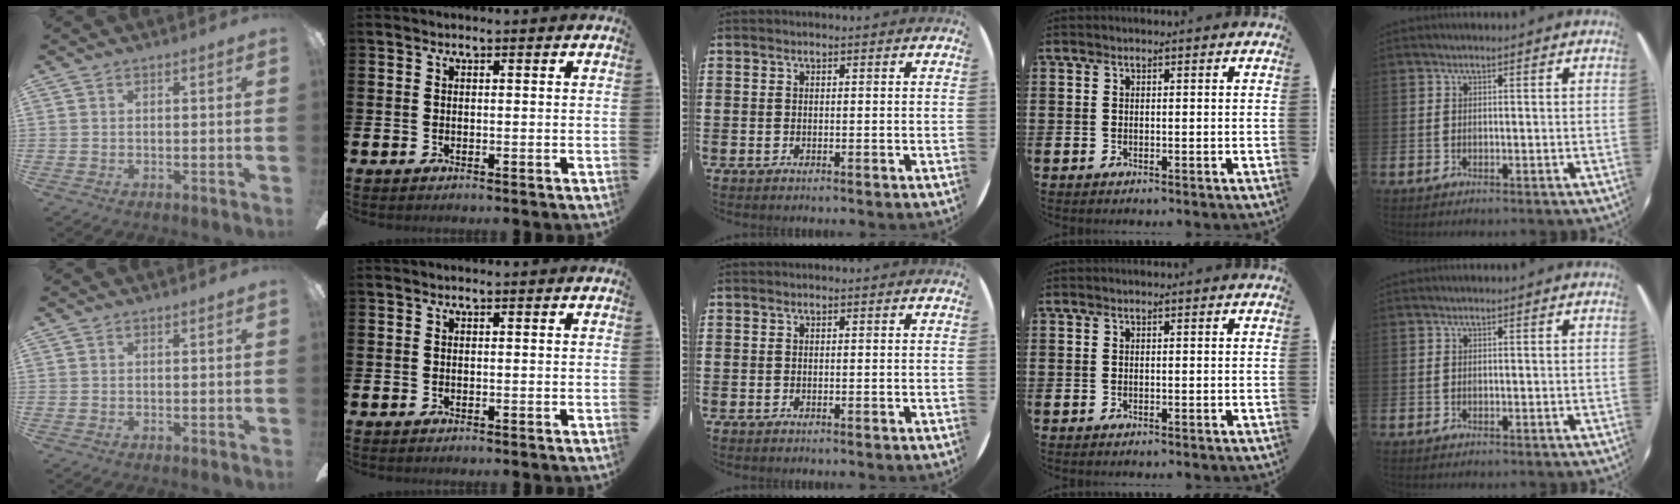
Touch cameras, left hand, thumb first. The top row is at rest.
{}